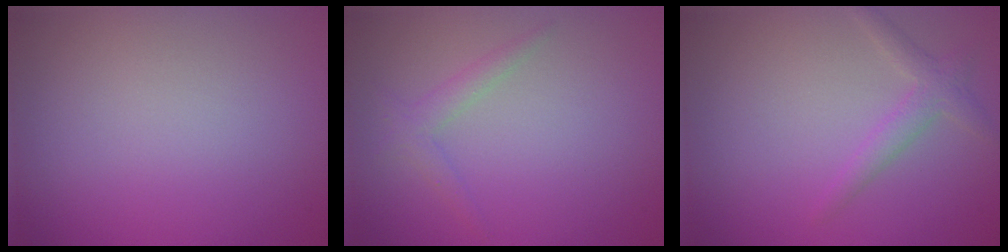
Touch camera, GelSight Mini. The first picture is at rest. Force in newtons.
{"total": 1.4, "press": 1.4, "slide": 0.1}
{"total": 1.9, "press": 1.9, "slide": 0.1}